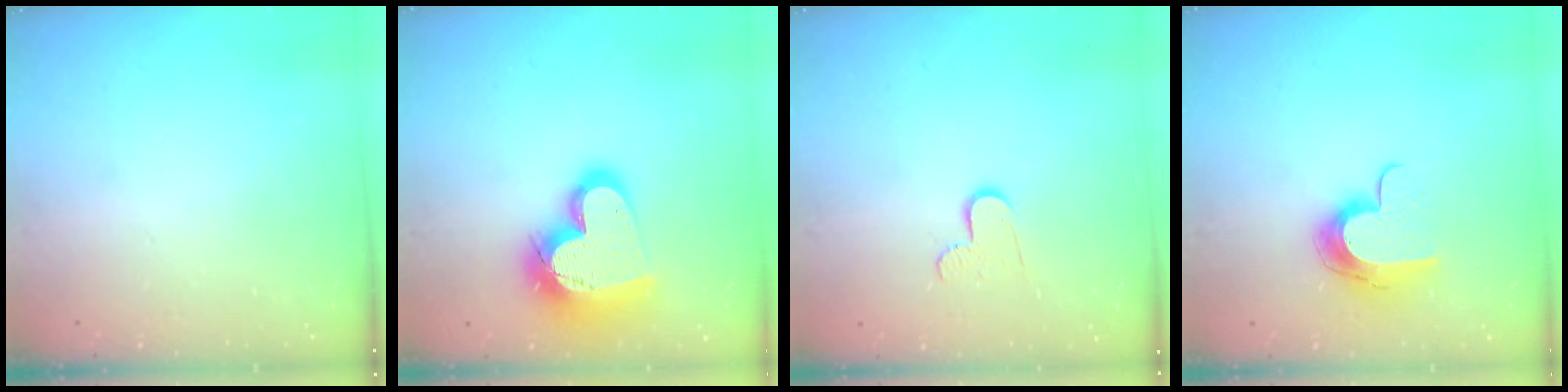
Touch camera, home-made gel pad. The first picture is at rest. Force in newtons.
{"total": 23.0, "press": 22.9, "slide": 1.8}
{"total": 6.7, "press": 6.6, "slide": 0.4}
{"total": 12.3, "press": 12.3, "slide": 0.9}